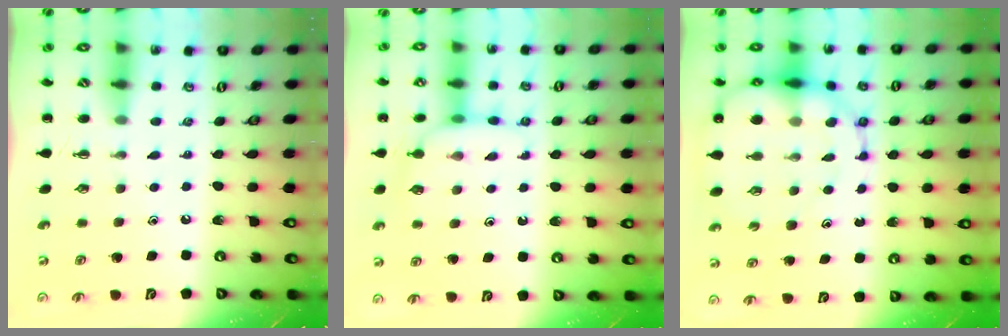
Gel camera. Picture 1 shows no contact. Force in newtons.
{"total": 8.4, "press": 8.2, "slide": 1.6}
{"total": 15.9, "press": 15.5, "slide": 3.5}